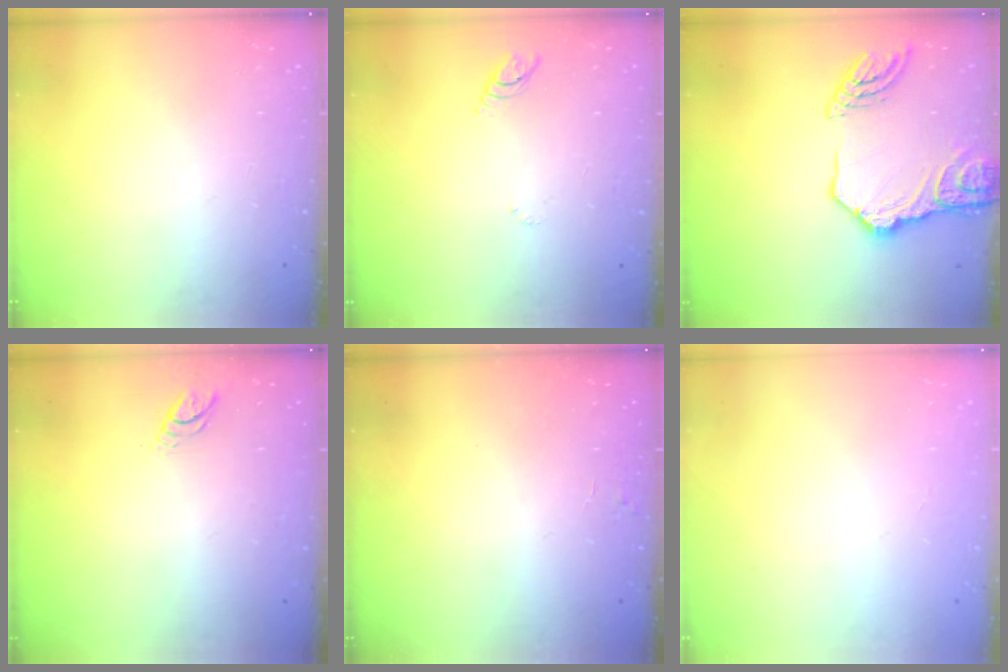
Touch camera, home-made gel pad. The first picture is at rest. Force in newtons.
{"total": 3.0, "press": 3.0, "slide": 0.3}
{"total": 15.8, "press": 15.8, "slide": 0.8}
{"total": 3.6, "press": 3.6, "slide": 0.1}
{"total": 1.7, "press": 1.7, "slide": 0.1}
{"total": 0.0}